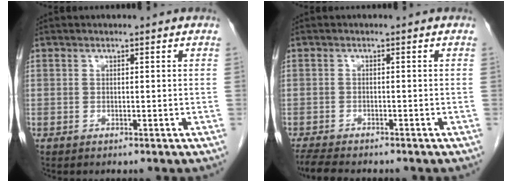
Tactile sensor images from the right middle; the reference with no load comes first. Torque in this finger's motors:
{"motor_torque": [0.20, -0.07, 0.01, 0.02]}